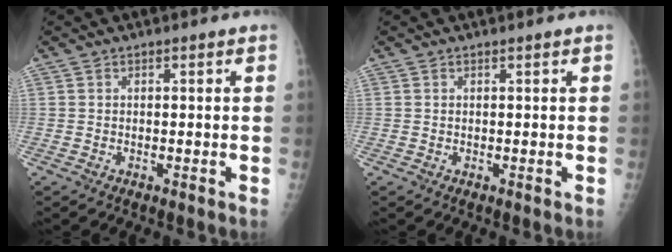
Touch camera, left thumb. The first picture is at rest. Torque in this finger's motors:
{"motor_torque": [0.00, 0.00, 0.00, 0.00, 0.00]}